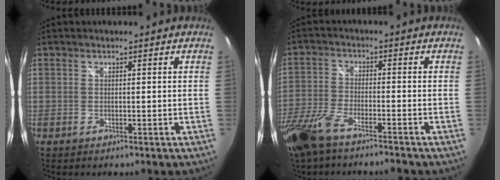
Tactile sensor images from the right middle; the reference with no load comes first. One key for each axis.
{"total": 10.7, "fx": -8.0, "fy": 2.8, "fz": 6.5, "tx": -0.161, "ty": -0.032, "tz": -0.160}